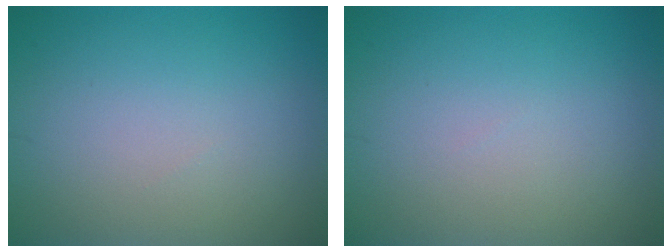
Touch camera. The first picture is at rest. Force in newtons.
{"total": 0.0}